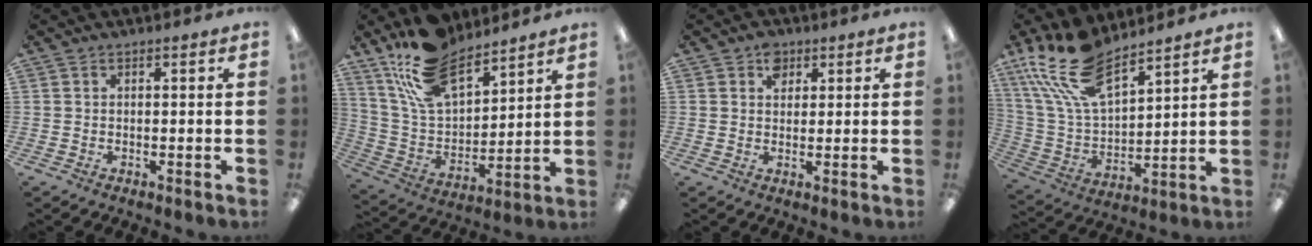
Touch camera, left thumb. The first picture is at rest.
{"total": 17.9, "force": [13.6, 7.9, 8.5], "torque": [-0.186, -0.067, 0.252]}
{"total": 2.7, "force": [1.6, 1.7, 1.3], "torque": [-0.013, -0.003, 0.024]}
{"total": 18.9, "force": [13.3, 7.8, 10.9], "torque": [-0.256, -0.065, 0.240]}